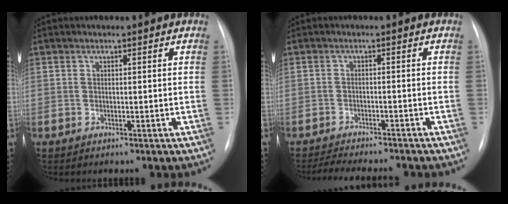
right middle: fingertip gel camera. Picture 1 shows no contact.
{"total": 9.1, "force": [-8.4, 1.1, 3.4], "torque": [-0.050, -0.005, -0.118]}